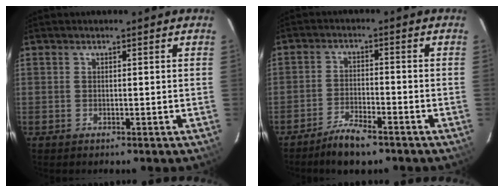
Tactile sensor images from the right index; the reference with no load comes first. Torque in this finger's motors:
{"motor_torque": [0.51, -0.40, 0.21, 0.04]}